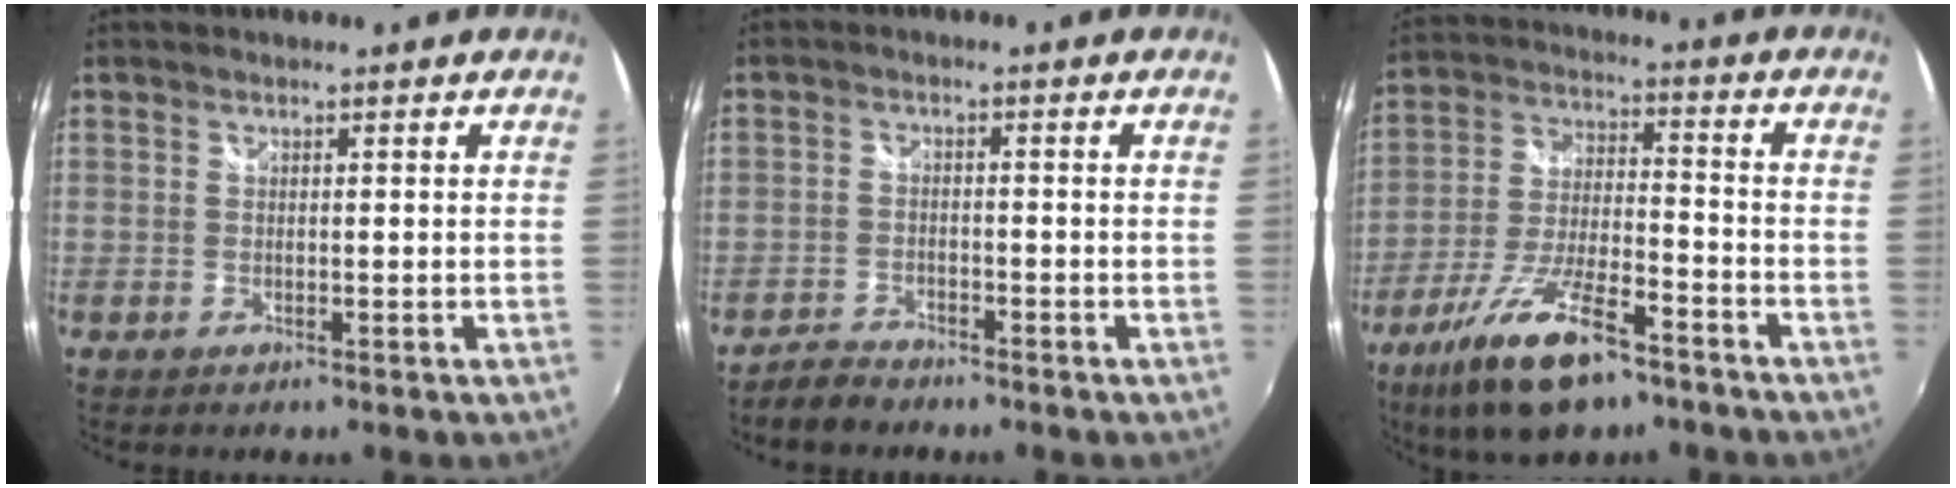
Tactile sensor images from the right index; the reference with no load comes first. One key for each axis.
{"total": 3.8, "fx": -3.4, "fy": 1.2, "fz": 0.9, "tx": -0.036, "ty": -0.002, "tz": -0.065}
{"total": 16.4, "fx": -10.7, "fy": 5.3, "fz": 11.2, "tx": -0.232, "ty": -0.030, "tz": -0.192}